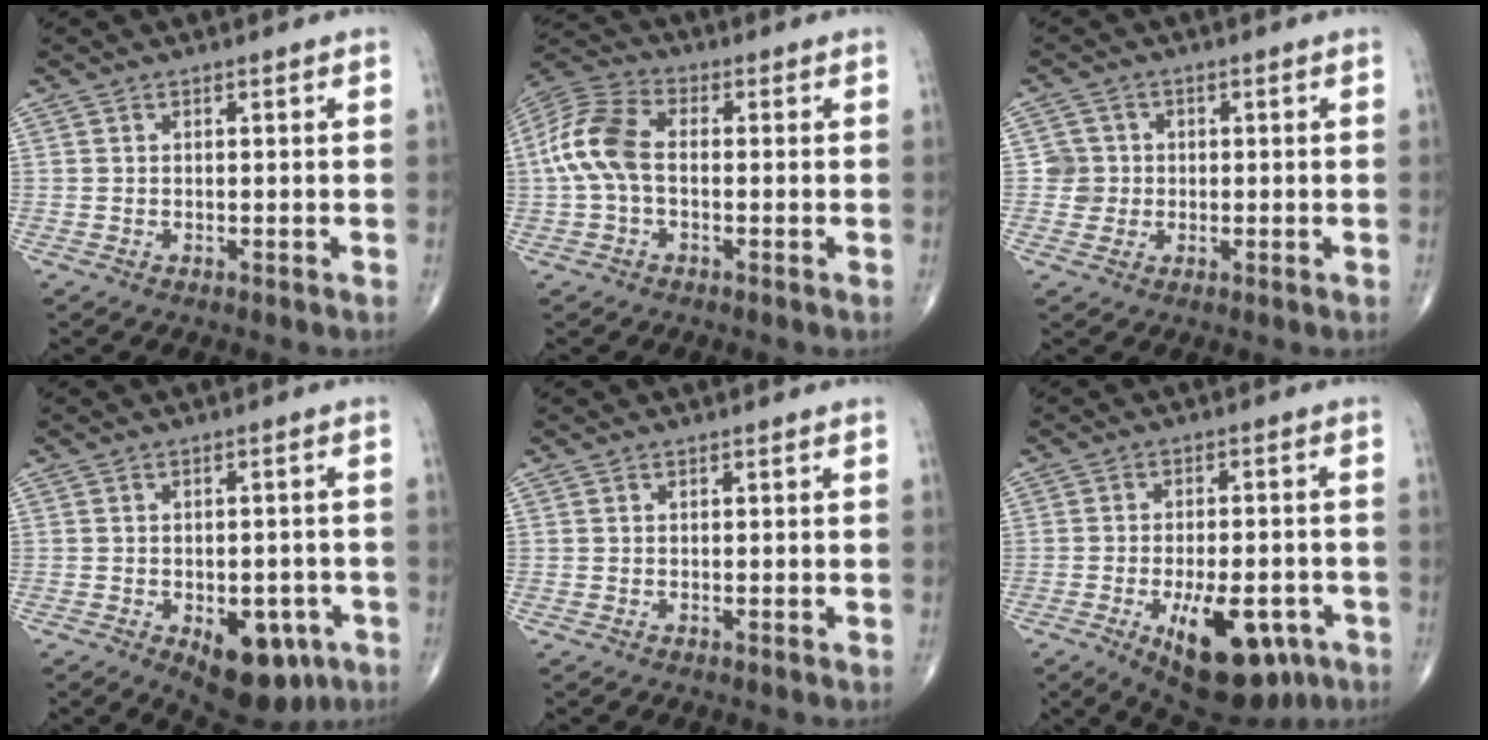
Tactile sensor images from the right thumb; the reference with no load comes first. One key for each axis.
{"total": 10.4, "fx": -0.4, "fy": 6.2, "fz": 8.3, "tx": -0.184, "ty": 0.029, "tz": -0.016}
{"total": 3.5, "fx": 0.0, "fy": 3.5, "fz": 0.1, "tx": 0.029, "ty": 0.009, "tz": -0.004}
{"total": 11.9, "fx": -5.2, "fy": 6.5, "fz": 8.4, "tx": -0.082, "ty": 0.015, "tz": -0.057}
{"total": 0.0}
{"total": 15.9, "fx": -7.0, "fy": 7.4, "fz": 12.2, "tx": -0.151, "ty": 0.013, "tz": -0.085}